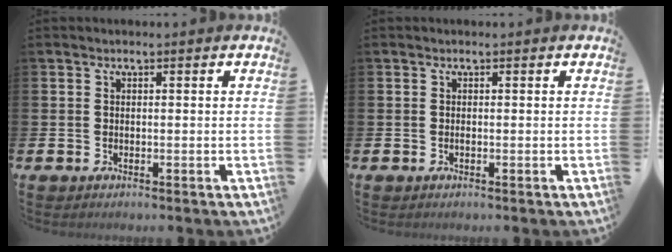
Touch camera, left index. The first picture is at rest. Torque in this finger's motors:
{"motor_torque": [0.13, 0.05, -0.02, 0.02]}